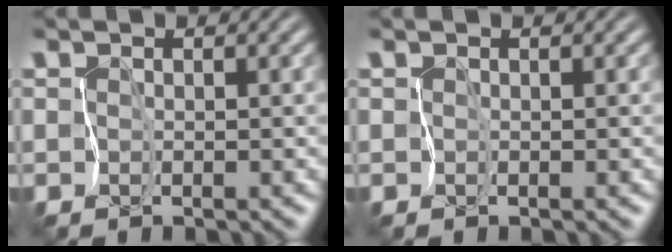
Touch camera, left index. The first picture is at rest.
{"total": 0.0}